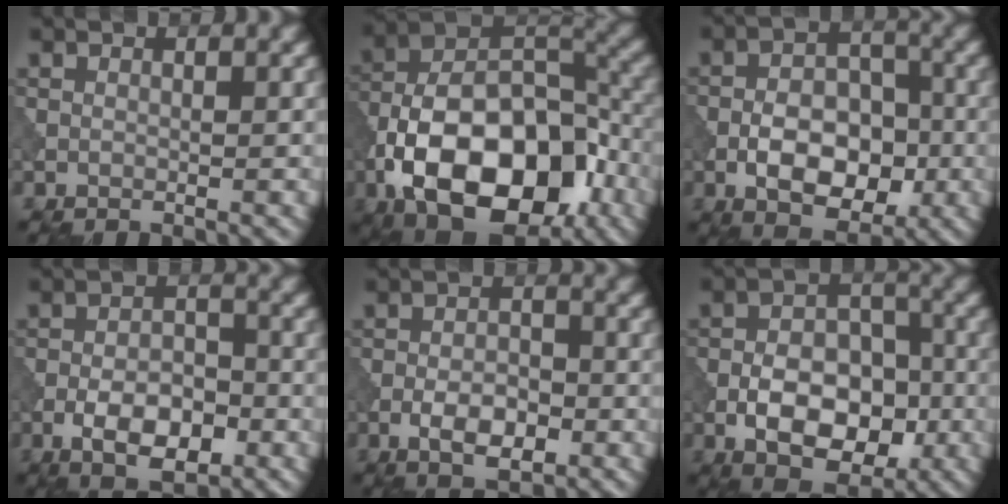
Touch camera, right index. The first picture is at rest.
{"total": 16.5, "force": [-6.8, 9.6, 11.6], "torque": [-0.173, 0.001, -0.121]}
{"total": 6.9, "force": [-2.4, 4.0, 5.1], "torque": [-0.067, 0.009, -0.041]}
{"total": 5.4, "force": [-2.4, 2.6, 4.1], "torque": [-0.058, 0.004, -0.042]}
{"total": 3.9, "force": [-1.7, 1.8, 3.0], "torque": [-0.043, 0.004, -0.029]}
{"total": 7.7, "force": [-2.7, 4.5, 5.6], "torque": [-0.079, 0.008, -0.047]}